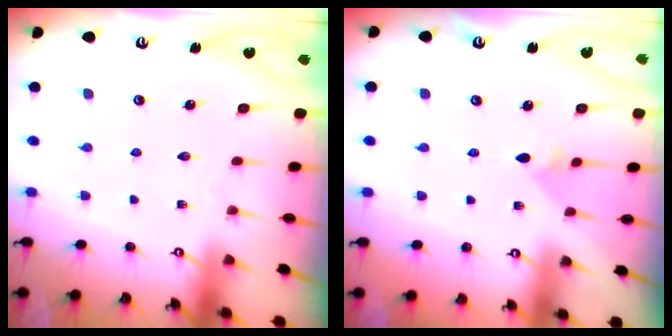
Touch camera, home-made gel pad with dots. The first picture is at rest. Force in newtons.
{"total": 2.8, "press": 2.7, "slide": 0.7}